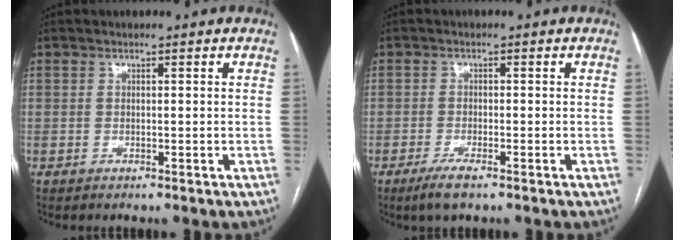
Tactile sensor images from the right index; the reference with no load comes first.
{"total": 3.1, "force": [-2.2, 0.7, 2.2], "torque": [-0.047, -0.005, -0.040]}